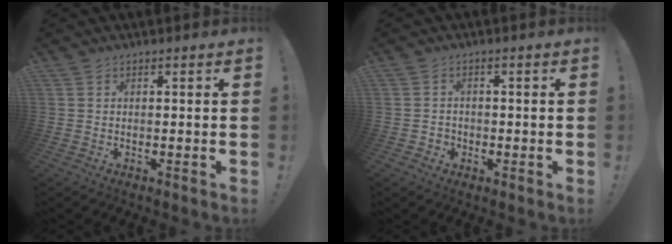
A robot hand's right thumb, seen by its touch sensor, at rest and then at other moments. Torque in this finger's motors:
{"motor_torque": [0.06, -0.10, -0.08, 0.02, 0.01]}